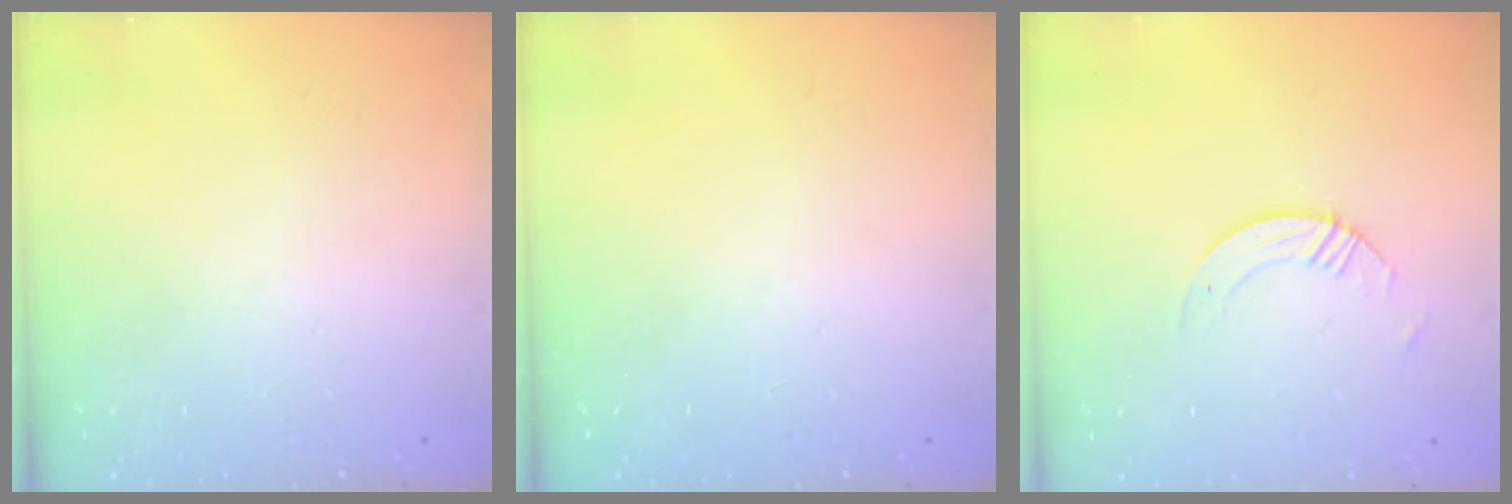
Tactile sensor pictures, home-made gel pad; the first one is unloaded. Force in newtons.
{"total": 0.0}
{"total": 3.7, "press": 3.7, "slide": 0.2}